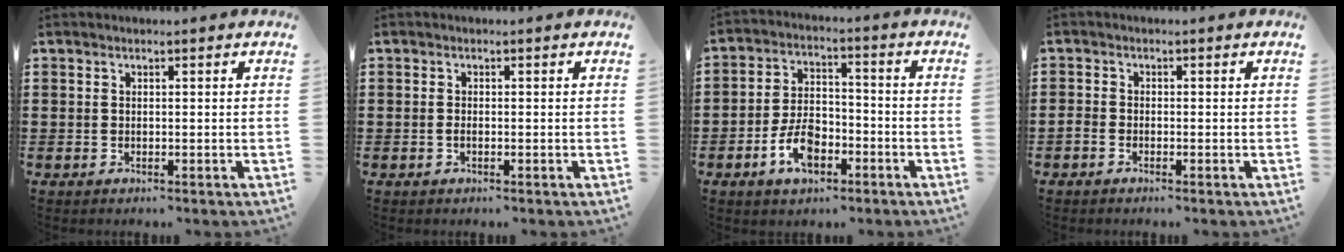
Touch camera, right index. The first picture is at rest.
{"total": 0.6, "force": [-0.3, 0.1, 0.5], "torque": [-0.009, -0.004, -0.005]}
{"total": 7.1, "force": [-3.3, 3.9, 4.9], "torque": [-0.109, 0.007, -0.065]}
{"total": 1.1, "force": [-1.1, 0.2, 0.2], "torque": [-0.005, 0.000, -0.022]}